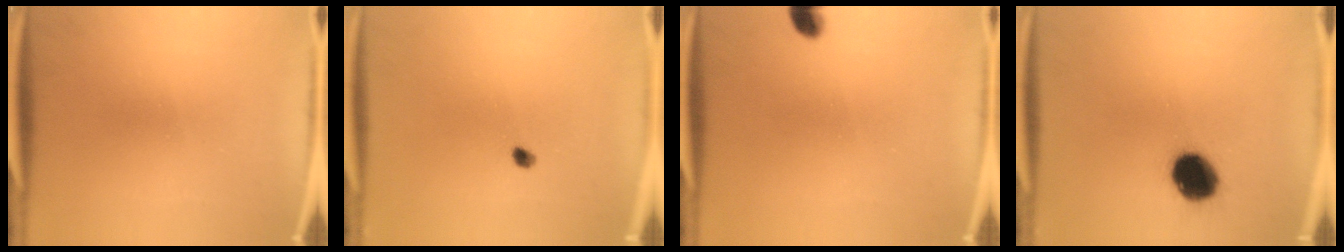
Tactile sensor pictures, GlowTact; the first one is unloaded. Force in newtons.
{"total": 1.2}
{"total": 2.9}
{"total": 11.8}